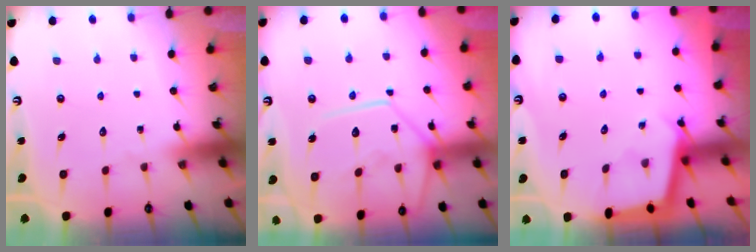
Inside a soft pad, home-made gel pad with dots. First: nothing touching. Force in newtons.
{"total": 12.8, "press": 12.7, "slide": 1.7}
{"total": 2.5, "press": 2.5, "slide": 0.2}